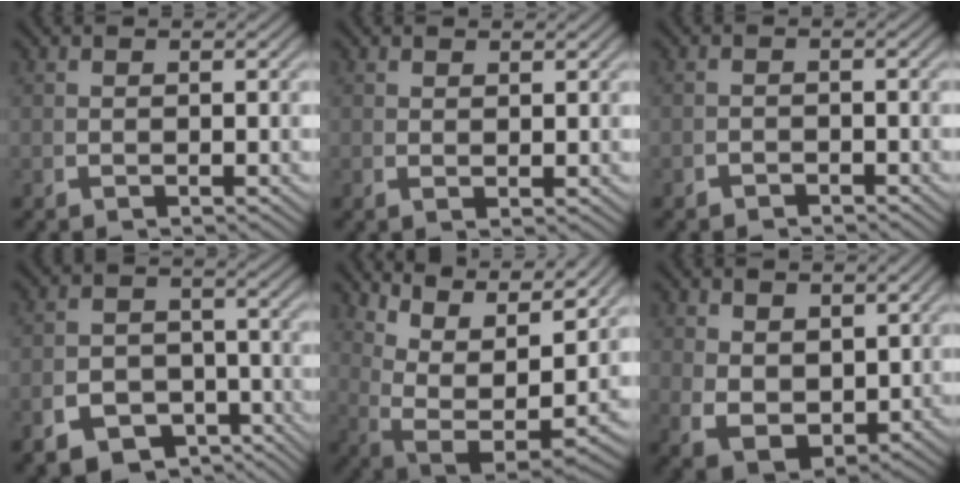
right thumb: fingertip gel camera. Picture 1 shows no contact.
{"total": 0.9, "force": [0.9, -0.1, 0.3], "torque": [-0.002, 0.001, 0.019]}
{"total": 1.4, "force": [-1.4, 0.0, -0.2], "torque": [0.009, -0.005, -0.023]}
{"total": 11.3, "force": [-6.8, 8.2, 3.6], "torque": [-0.063, -0.045, -0.101]}
{"total": 14.8, "force": [2.5, 9.9, 10.7], "torque": [-0.220, -0.050, 0.058]}
{"total": 6.5, "force": [-0.2, 4.9, 4.3], "torque": [-0.101, -0.038, 0.021]}